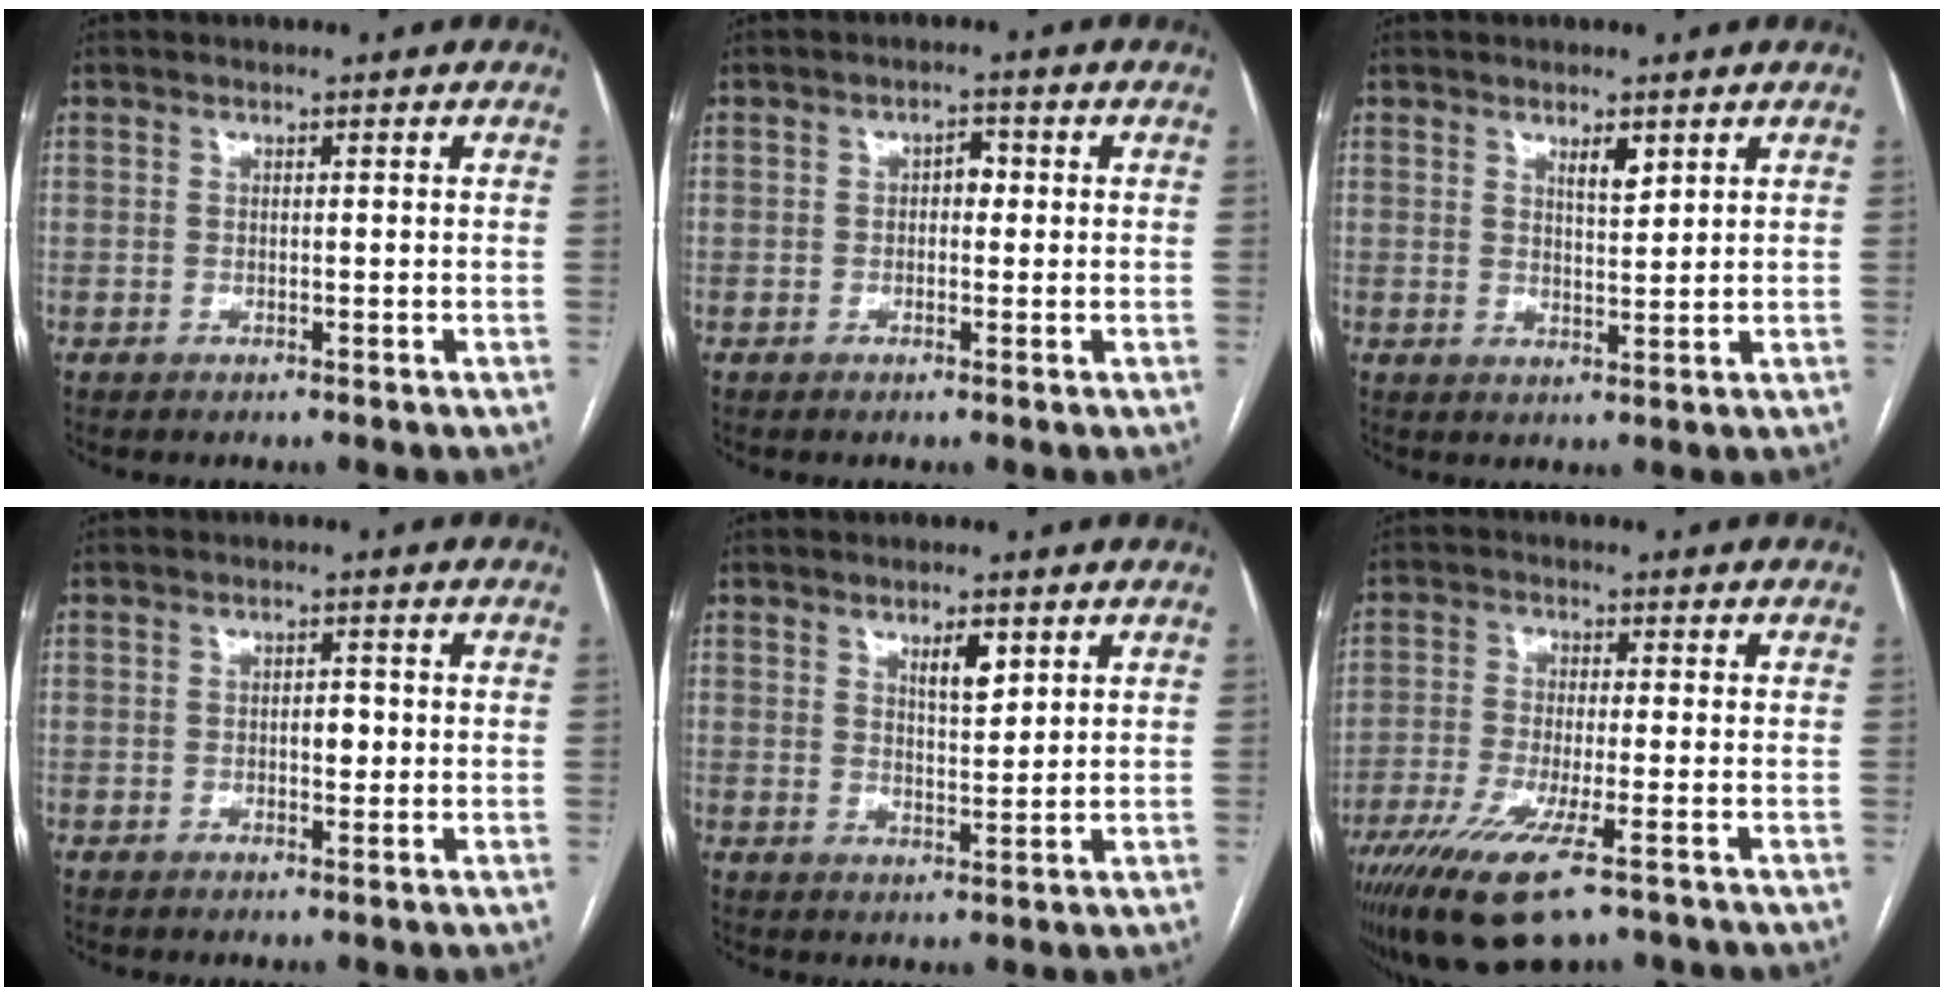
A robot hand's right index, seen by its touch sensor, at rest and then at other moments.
{"total": 2.2, "force": [0.1, 1.4, 1.7], "torque": [-0.021, 0.013, -0.001]}
{"total": 2.9, "force": [1.8, 0.8, 2.1], "torque": [-0.039, -0.004, 0.033]}
{"total": 2.1, "force": [-0.2, 1.0, 1.8], "torque": [-0.025, 0.003, -0.002]}
{"total": 3.9, "force": [2.1, 1.2, 3.1], "torque": [-0.052, -0.003, 0.038]}
{"total": 13.2, "force": [-8.0, 2.7, 10.1], "torque": [-0.200, -0.040, -0.139]}